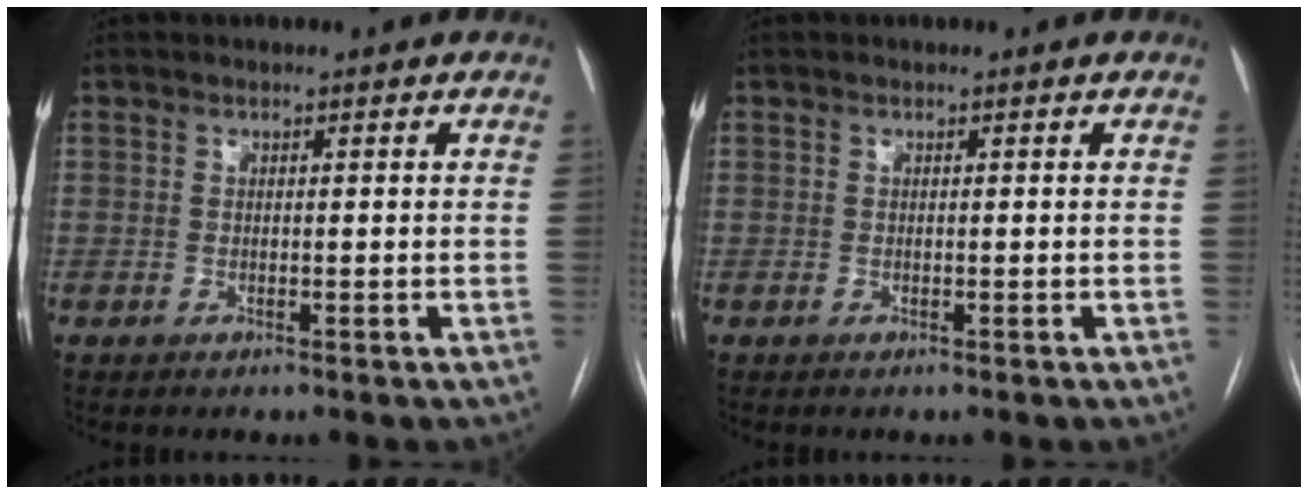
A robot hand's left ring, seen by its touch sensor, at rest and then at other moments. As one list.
[{"total": 0.0}]